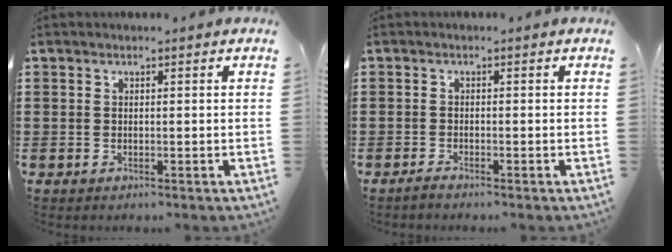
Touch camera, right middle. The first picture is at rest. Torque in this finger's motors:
{"motor_torque": [0.15, -0.02, 0.07, 0.02]}